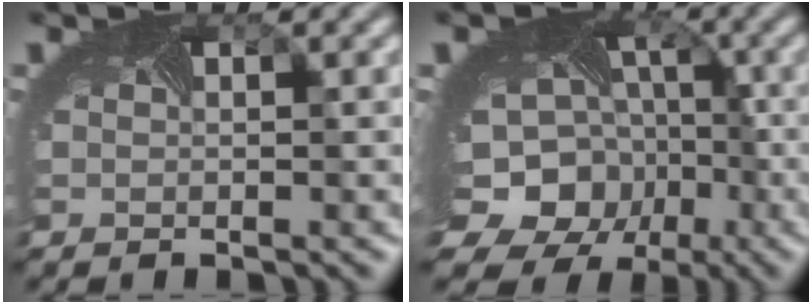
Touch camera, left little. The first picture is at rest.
{"total": 13.7, "force": [-4.2, 11.5, 6.1], "torque": [-0.123, -0.039, -0.071]}